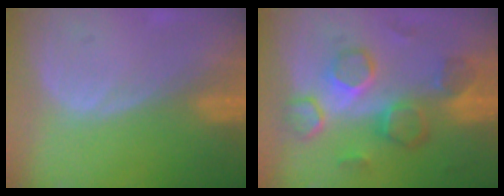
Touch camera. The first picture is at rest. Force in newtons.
{"total": 8.8, "press": 8.4, "slide": 2.6}